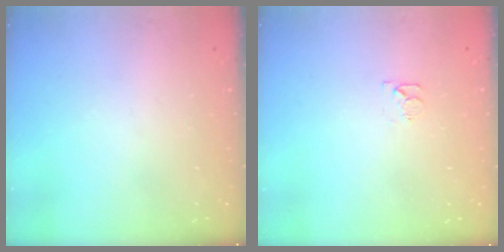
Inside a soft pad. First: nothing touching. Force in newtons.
{"total": 3.6, "press": 3.6, "slide": 0.3}